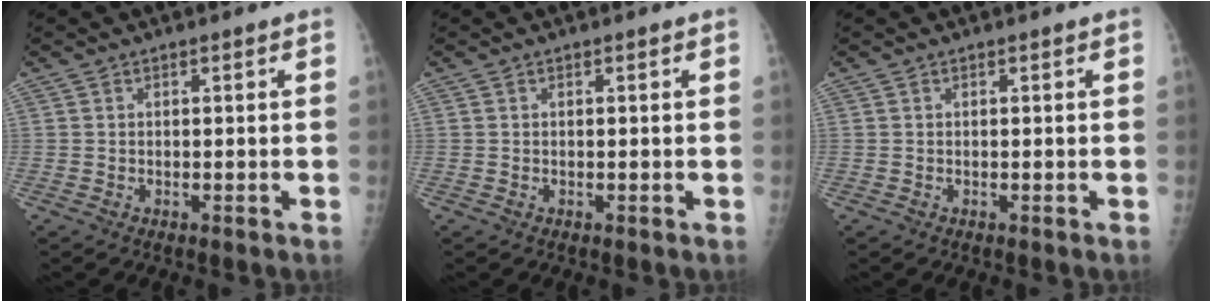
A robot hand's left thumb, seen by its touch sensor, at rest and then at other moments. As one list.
[{"total": 0.0}, {"total": 0.0}]